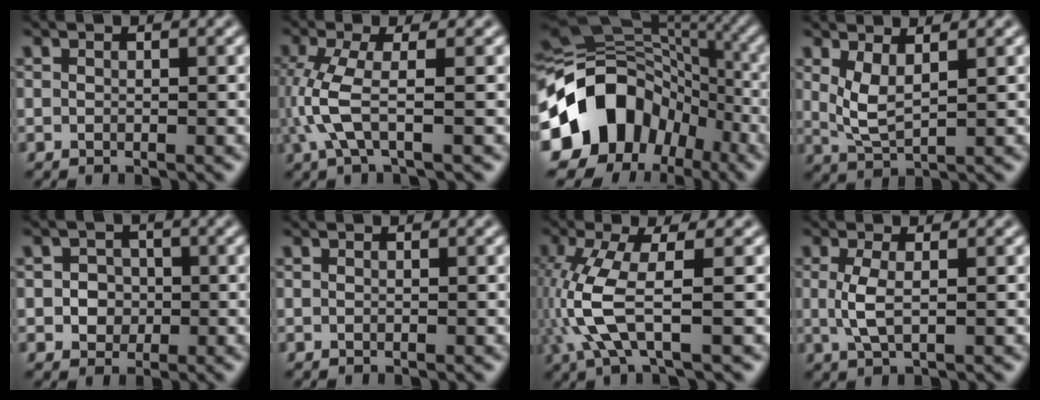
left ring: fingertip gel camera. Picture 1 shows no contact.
{"total": 4.1, "force": [-0.5, 1.0, 3.9], "torque": [-0.106, -0.003, -0.011]}
{"total": 13.8, "force": [-5.1, 10.6, 7.2], "torque": [-0.129, 0.008, -0.098]}
{"total": 2.7, "force": [1.2, 0.9, 2.3], "torque": [-0.052, -0.011, 0.031]}
{"total": 2.4, "force": [-0.2, 2.1, 1.0], "torque": [-0.001, -0.002, -0.010]}
{"total": 0.0}
{"total": 6.4, "force": [-0.9, 1.9, 6.1], "torque": [-0.166, -0.001, -0.016]}
{"total": 2.4, "force": [0.1, 0.7, 2.3], "torque": [-0.055, -0.001, 0.003]}